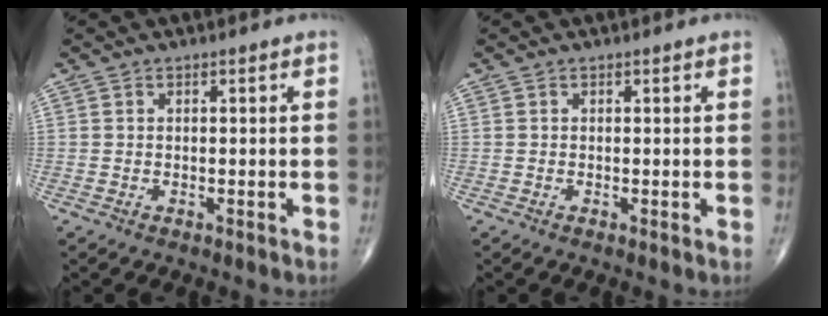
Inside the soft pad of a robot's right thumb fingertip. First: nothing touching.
{"total": 0.0}